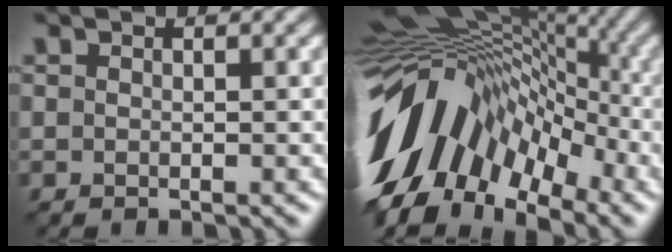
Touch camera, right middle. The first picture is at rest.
{"total": 14.2, "force": [-3.5, 8.9, 10.5], "torque": [-0.200, 0.031, -0.078]}